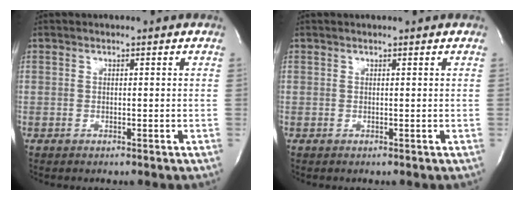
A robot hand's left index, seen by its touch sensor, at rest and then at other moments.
{"total": 0.8, "force": [0.7, -0.1, 0.2], "torque": [-0.007, 0.003, 0.011]}